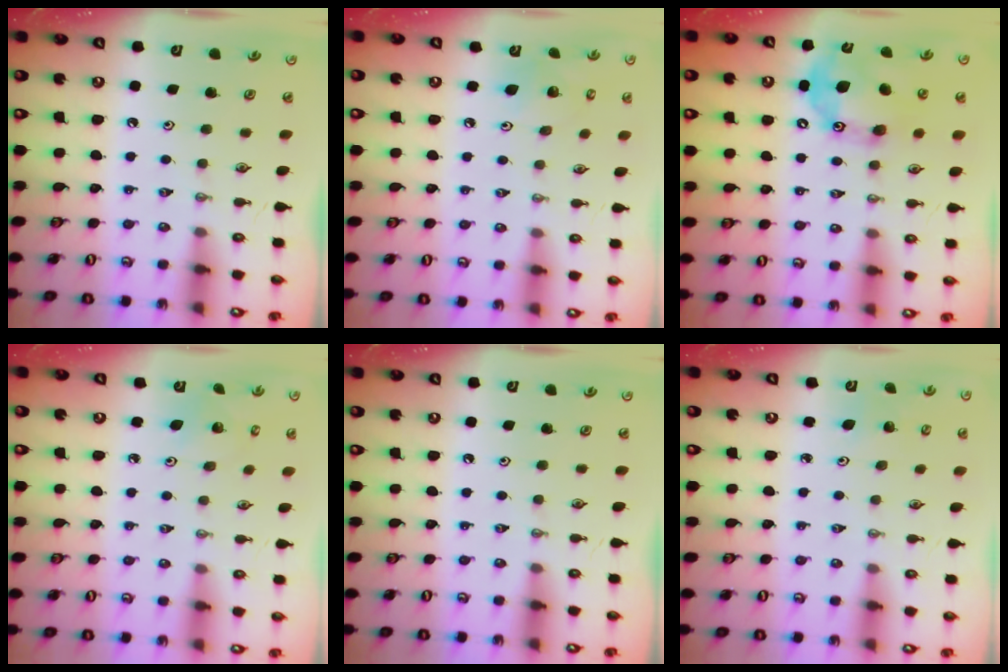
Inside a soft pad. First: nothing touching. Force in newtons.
{"total": 7.9, "press": 7.8, "slide": 1.4}
{"total": 16.4, "press": 16.4, "slide": 0.3}
{"total": 2.9, "press": 2.9, "slide": 0.2}
{"total": 0.0}
{"total": 3.0, "press": 2.9, "slide": 0.9}